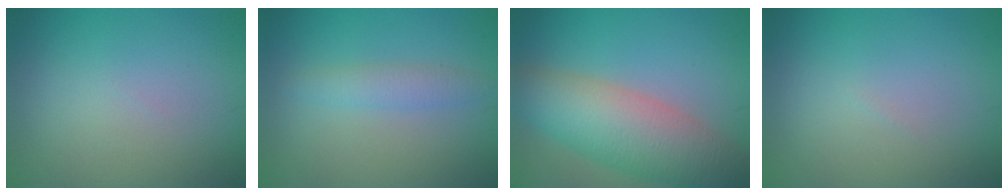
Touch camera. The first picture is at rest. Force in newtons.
{"total": 1.9, "press": 1.9, "slide": 0.0}
{"total": 8.2, "press": 8.2, "slide": 0.5}
{"total": 0.0}